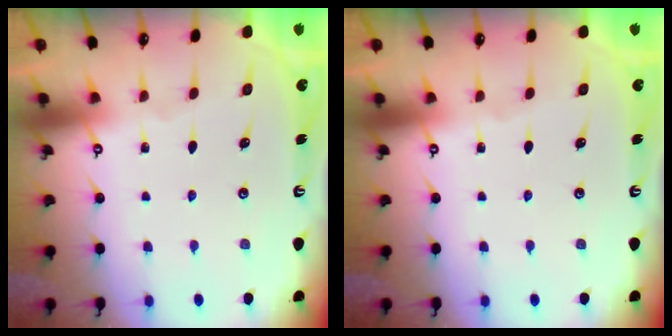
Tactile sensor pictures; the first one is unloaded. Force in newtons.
{"total": 0.0}